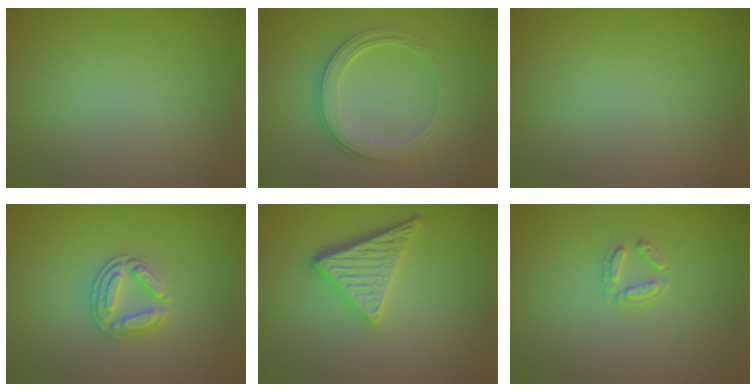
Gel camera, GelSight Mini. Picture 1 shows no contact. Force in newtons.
{"total": 4.2, "press": 2.9, "slide": 3.1}
{"total": 0.0}
{"total": 2.8, "press": 2.7, "slide": 0.7}
{"total": 4.3, "press": 3.4, "slide": 2.6}
{"total": 1.6, "press": 1.0, "slide": 1.2}